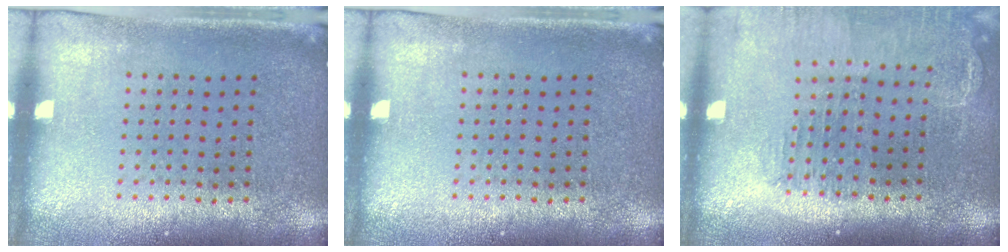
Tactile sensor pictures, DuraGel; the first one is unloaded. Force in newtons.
{"total": 0.0}
{"total": 1.4, "press": 1.4, "slide": 0.1}